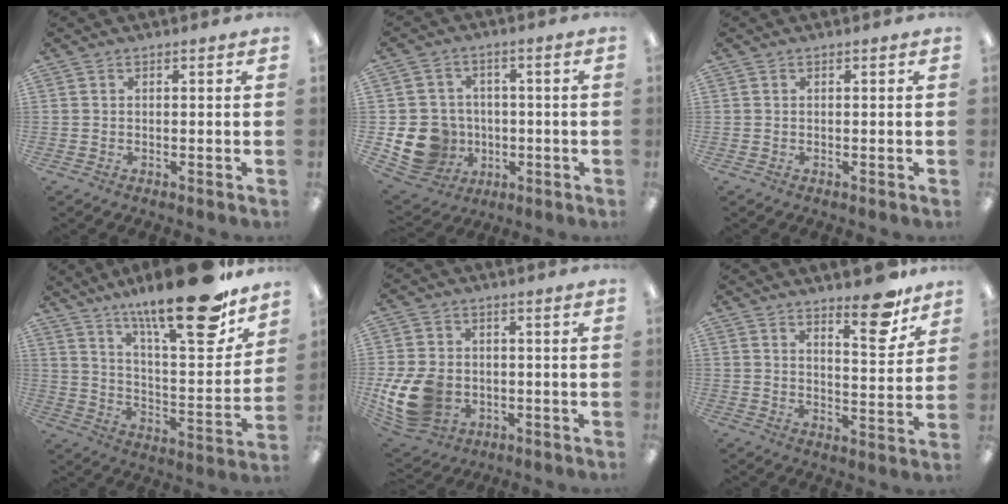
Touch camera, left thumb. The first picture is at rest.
{"total": 12.5, "force": [-2.9, 11.3, 4.5], "torque": [-0.121, 0.017, -0.041]}
{"total": 0.0}
{"total": 23.9, "force": [17.7, 5.2, 15.3], "torque": [-0.225, -0.126, 0.281]}
{"total": 13.6, "force": [-2.8, 10.6, 8.0], "torque": [-0.181, 0.007, -0.047]}
{"total": 11.6, "force": [8.8, 3.3, 6.8], "torque": [-0.076, -0.061, 0.142]}